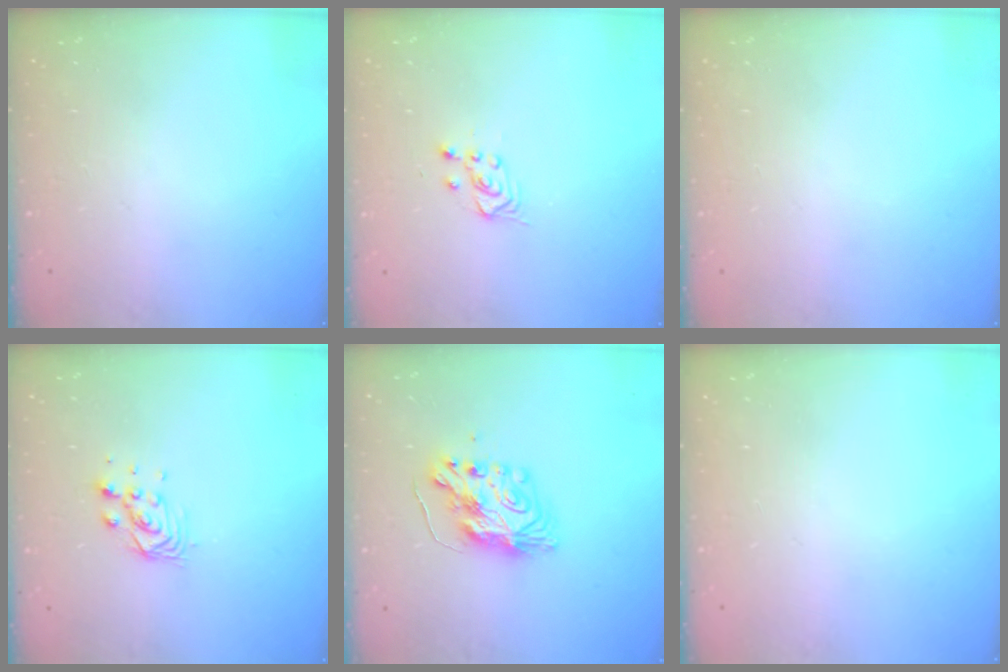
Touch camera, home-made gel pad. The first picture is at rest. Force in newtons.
{"total": 3.3, "press": 3.0, "slide": 1.4}
{"total": 0.0}
{"total": 3.9, "press": 3.8, "slide": 0.8}
{"total": 9.1, "press": 9.0, "slide": 0.9}
{"total": 0.0}